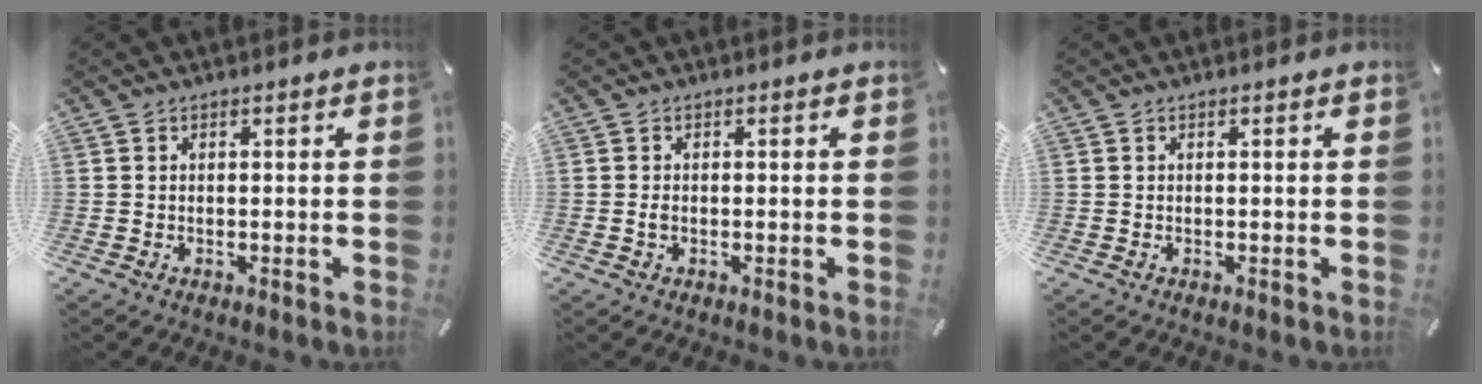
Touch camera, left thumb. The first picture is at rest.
{"total": 1.0, "force": [-0.3, 0.6, 0.8], "torque": [-0.022, -0.001, -0.008]}
{"total": 0.0}